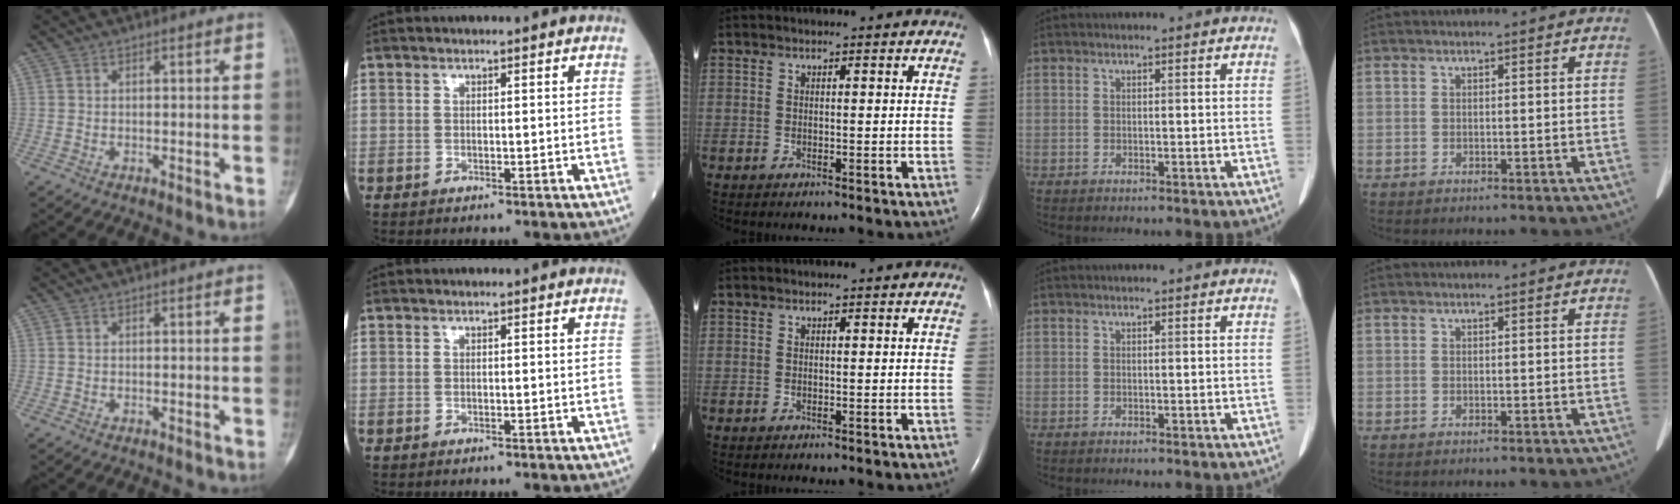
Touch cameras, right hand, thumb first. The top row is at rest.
{}